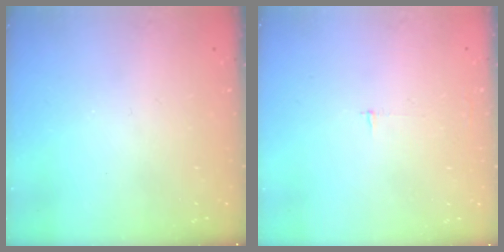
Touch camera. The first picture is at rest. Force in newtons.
{"total": 2.5, "press": 2.5, "slide": 0.2}